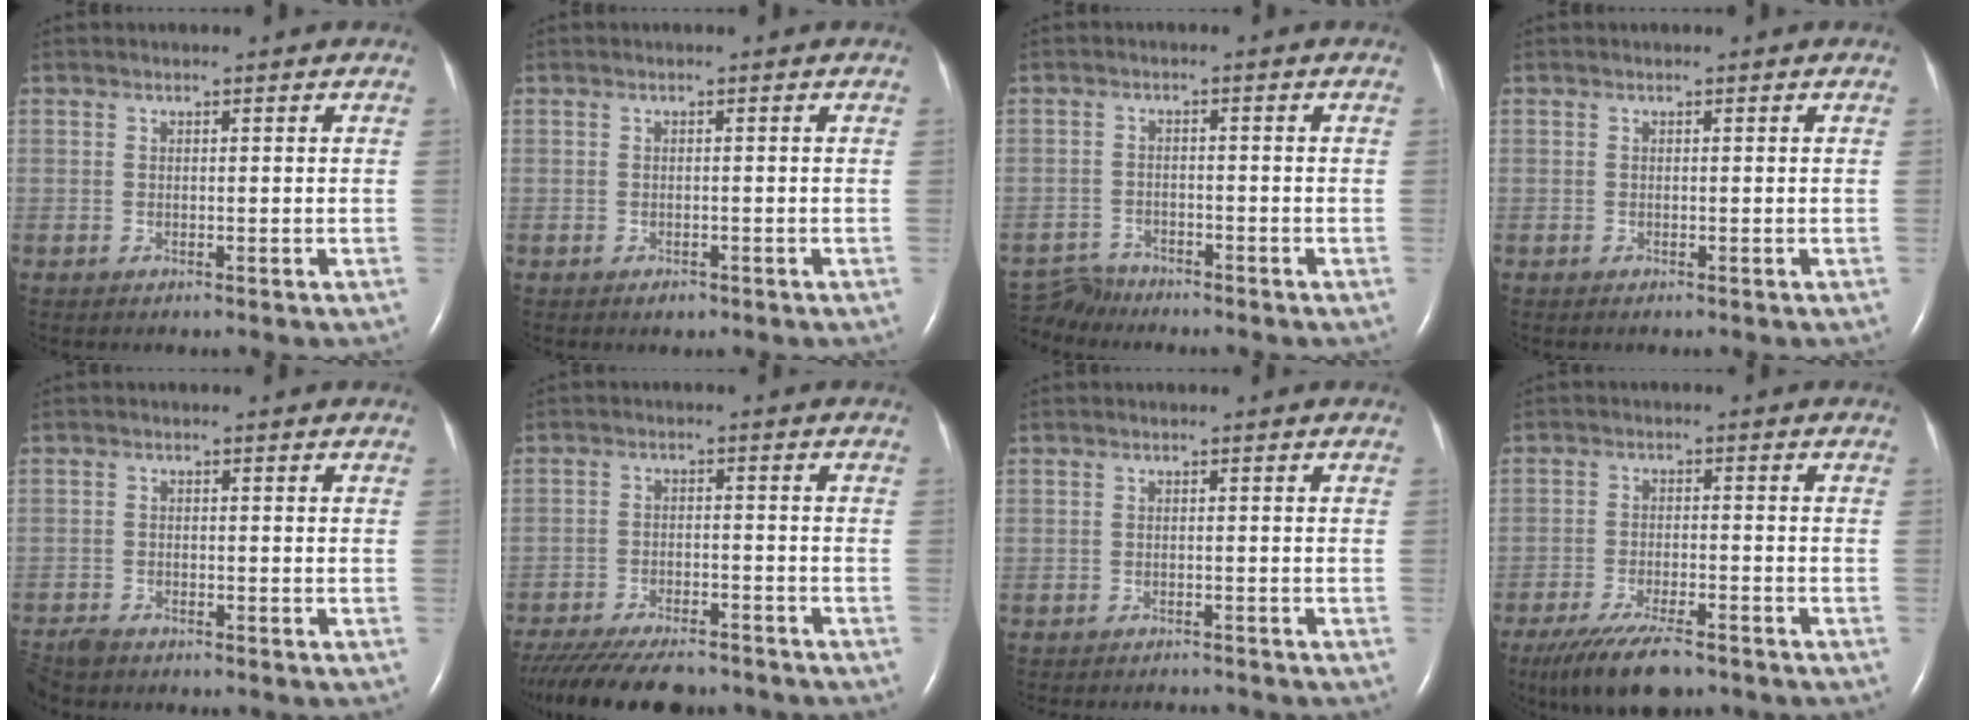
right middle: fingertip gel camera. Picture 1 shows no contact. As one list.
[{"total": 1.0, "force": [-0.7, 0.5, 0.5], "torque": [-0.010, -0.001, -0.006]}, {"total": 4.1, "force": [-4.0, 0.6, -0.7], "torque": [0.007, -0.009, -0.072]}, {"total": 0.0}, {"total": 5.4, "force": [-4.8, 1.7, 1.9], "torque": [-0.035, -0.014, -0.084]}, {"total": 15.4, "force": [-13.4, 3.8, 6.7], "torque": [-0.141, -0.020, -0.198]}, {"total": 4.6, "force": [-4.5, 0.5, 0.8], "torque": [-0.008, -0.010, -0.061]}, {"total": 10.3, "force": [-7.9, 2.4, 6.1], "torque": [-0.109, -0.023, -0.131]}]